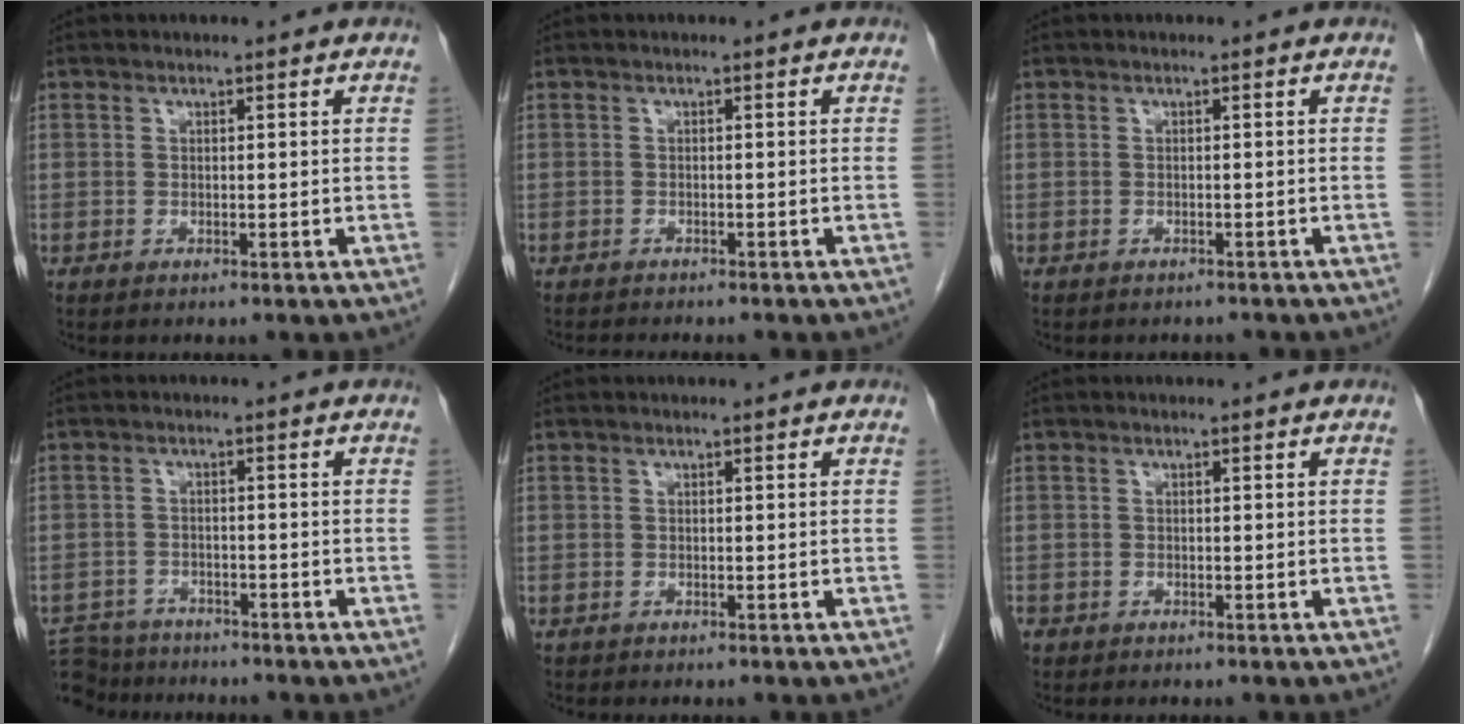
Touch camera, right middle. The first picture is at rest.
{"total": 4.1, "force": [-3.7, 0.9, 1.6], "torque": [-0.022, -0.006, -0.047]}
{"total": 2.5, "force": [-2.3, 1.0, 0.3], "torque": [-0.007, 0.001, -0.029]}
{"total": 7.3, "force": [-6.8, 2.6, 0.5], "torque": [-0.013, 0.001, -0.113]}
{"total": 0.0}
{"total": 1.1, "force": [-0.7, 0.8, 0.3], "torque": [-0.014, 0.000, -0.013]}